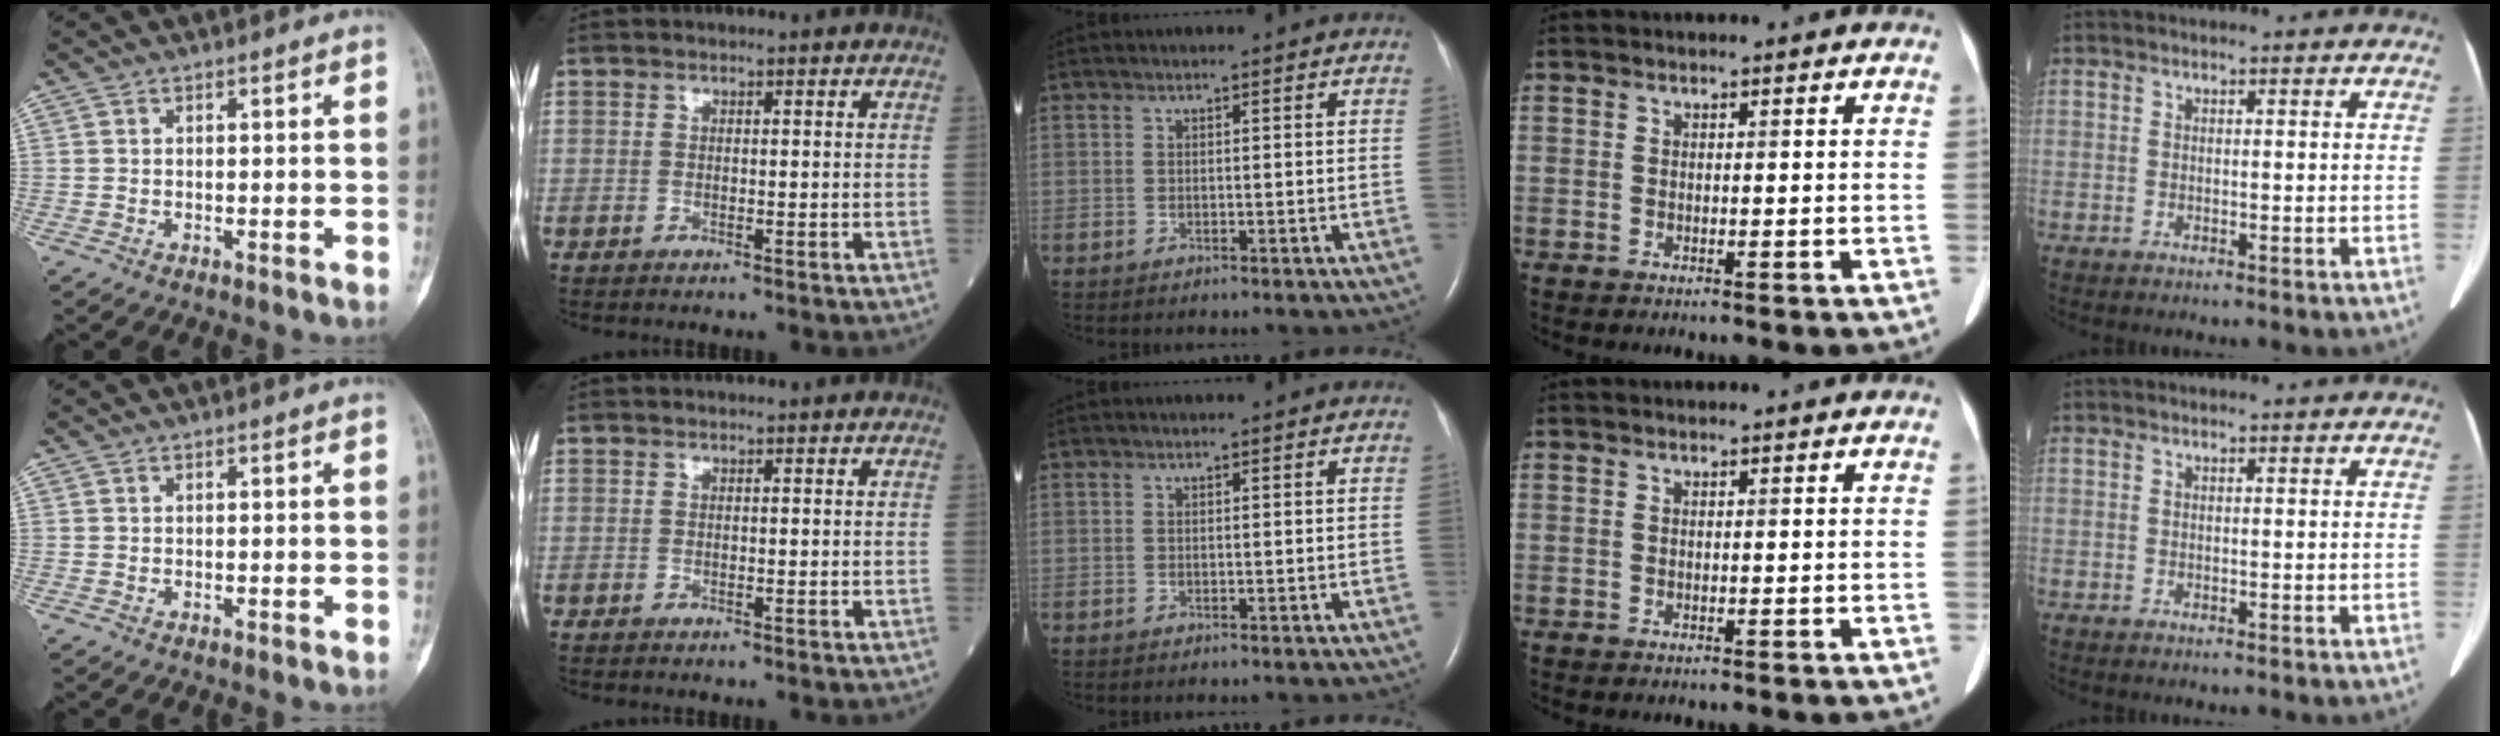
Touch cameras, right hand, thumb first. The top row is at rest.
{}